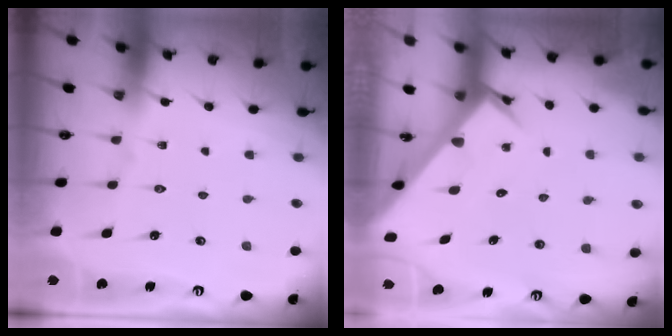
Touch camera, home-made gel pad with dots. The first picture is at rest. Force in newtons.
{"total": 3.7, "press": 3.7, "slide": 0.2}